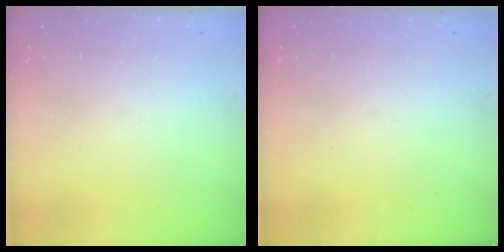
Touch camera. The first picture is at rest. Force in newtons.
{"total": 0.0}